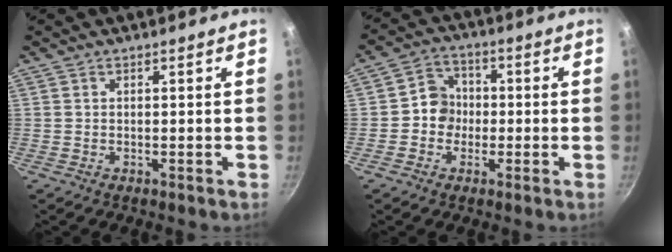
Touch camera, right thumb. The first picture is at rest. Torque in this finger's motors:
{"motor_torque": [-0.54, 0.10, 0.28, 0.17, 0.00]}